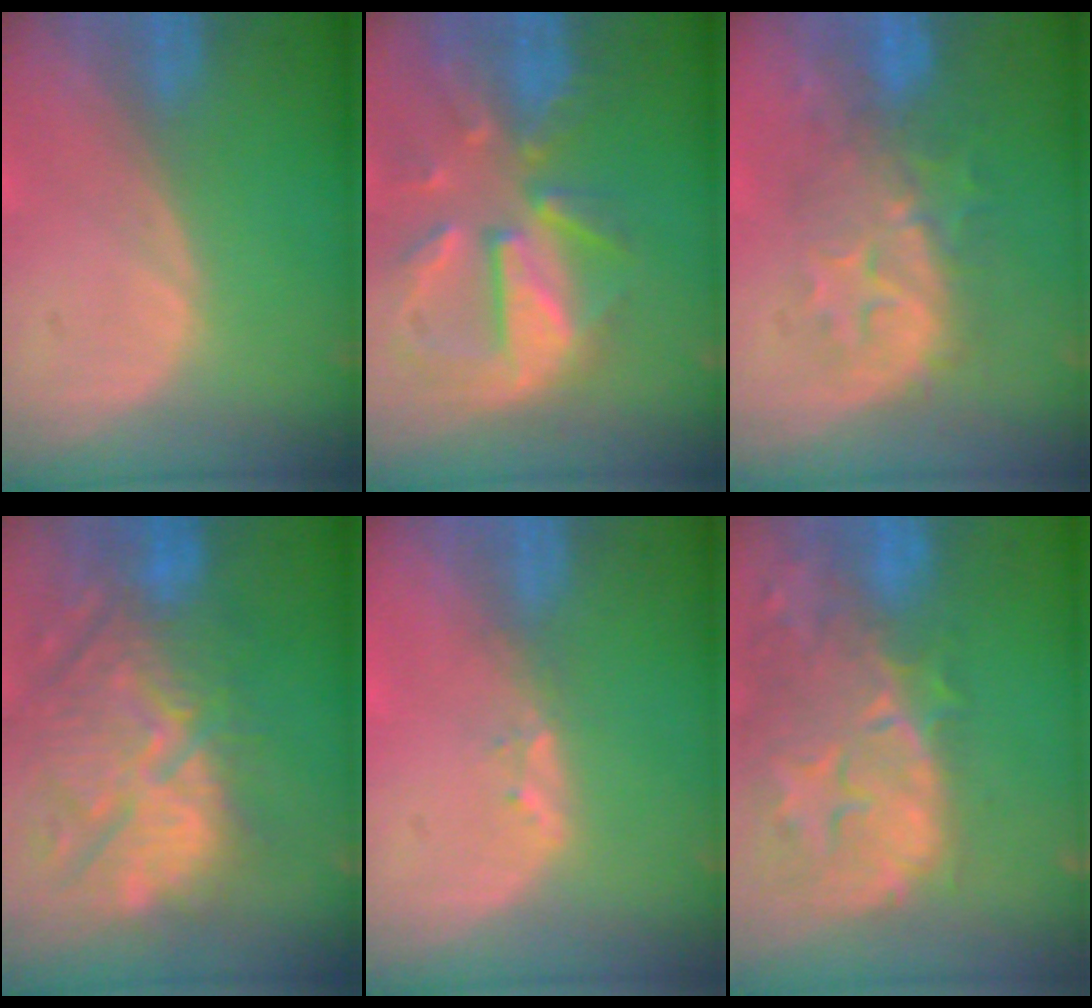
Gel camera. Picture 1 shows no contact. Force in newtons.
{"total": 11.3, "press": 9.9, "slide": 5.4}
{"total": 8.5, "press": 8.4, "slide": 1.3}
{"total": 13.0, "press": 12.2, "slide": 4.3}
{"total": 1.7, "press": 1.5, "slide": 0.9}
{"total": 14.6, "press": 11.8, "slide": 8.6}